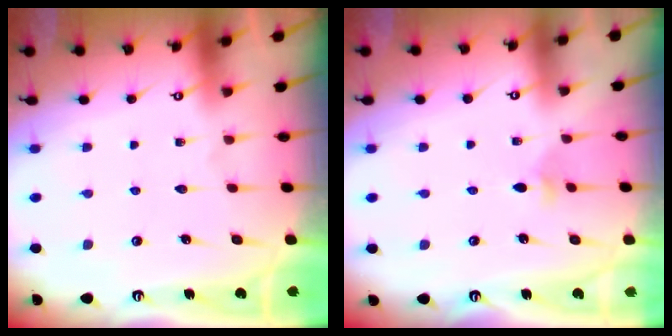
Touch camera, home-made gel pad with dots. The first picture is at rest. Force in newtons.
{"total": 3.3, "press": 3.2, "slide": 0.7}